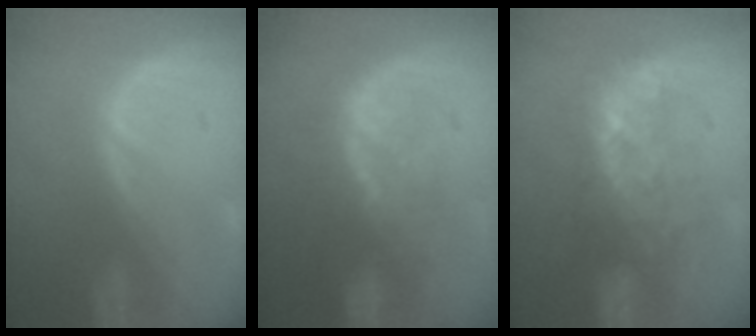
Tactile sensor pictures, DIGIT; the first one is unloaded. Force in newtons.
{"total": 9.7, "press": 8.5, "slide": 4.8}
{"total": 7.6, "press": 7.3, "slide": 2.0}